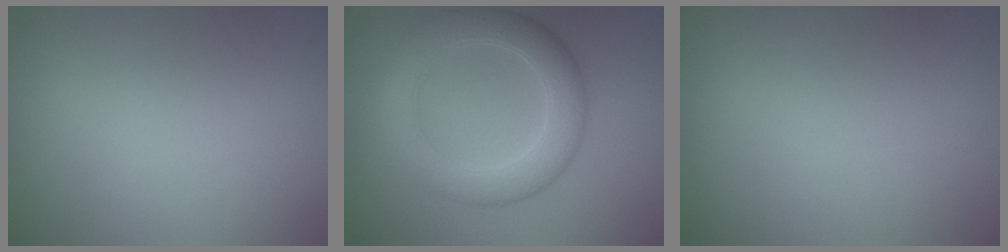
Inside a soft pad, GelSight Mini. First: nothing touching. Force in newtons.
{"total": 5.5, "press": 5.5, "slide": 0.2}
{"total": 0.0}